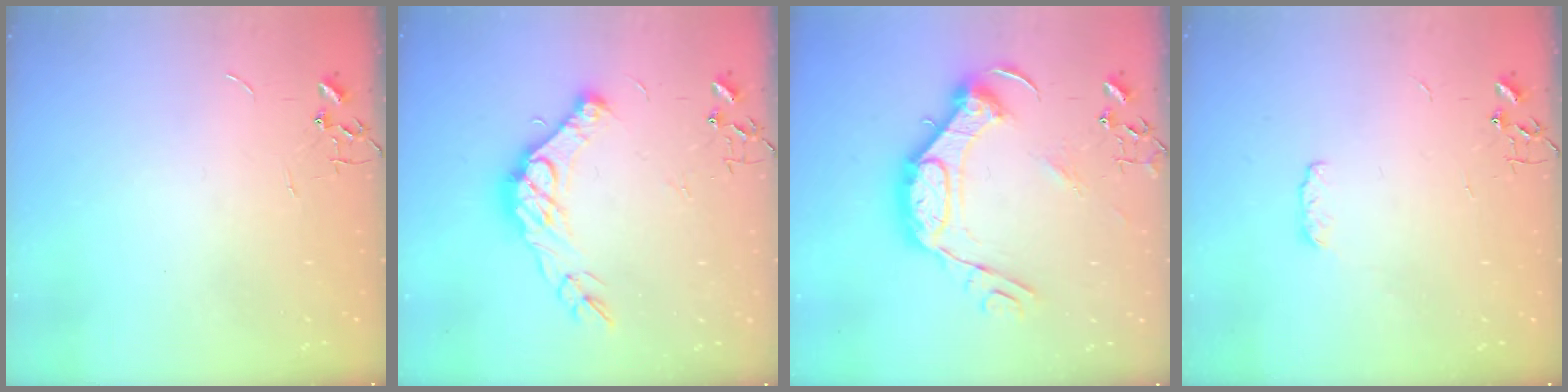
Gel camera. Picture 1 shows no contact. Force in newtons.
{"total": 15.0, "press": 14.9, "slide": 1.7}
{"total": 18.6, "press": 18.6, "slide": 1.3}
{"total": 4.5, "press": 4.4, "slide": 0.6}